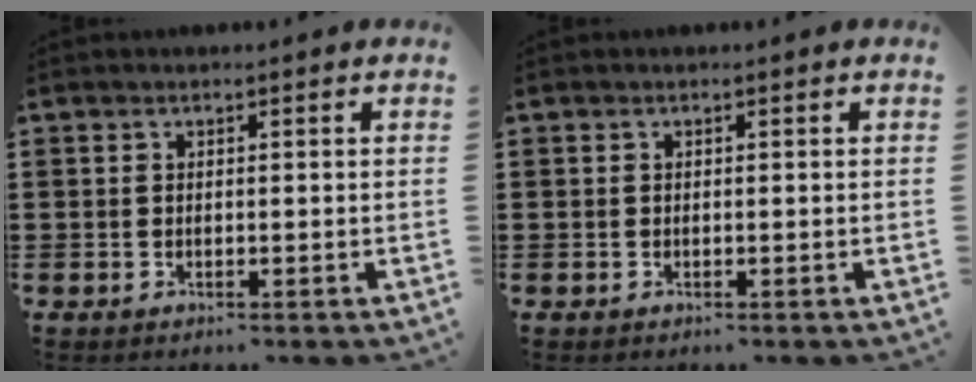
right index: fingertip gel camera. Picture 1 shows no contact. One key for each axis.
{"total": 0.0}